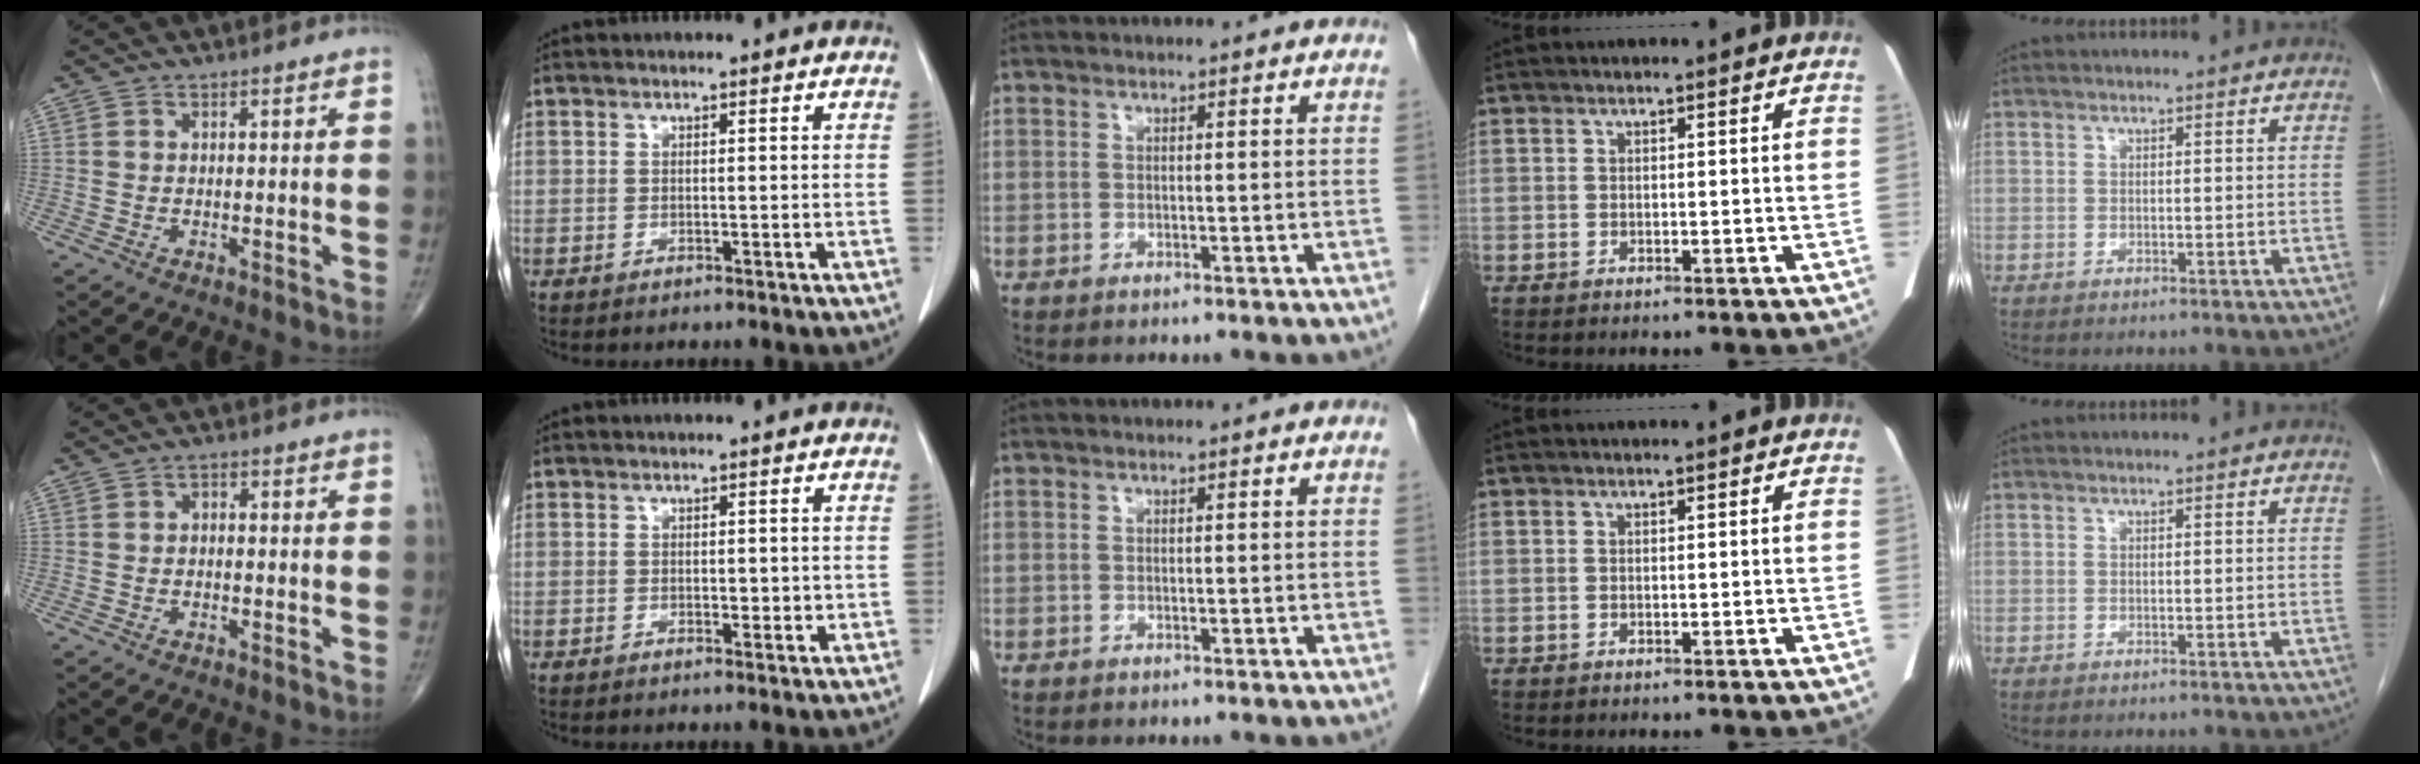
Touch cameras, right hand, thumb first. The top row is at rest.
{"thumb": {"total": 1.3, "force": [-0.2, 0.9, 0.9], "torque": [-0.006, 0.007, -0.008]}, "index": {"total": 1.5, "force": [-0.1, 1.0, 1.1], "torque": [-0.010, 0.000, 0.002]}}